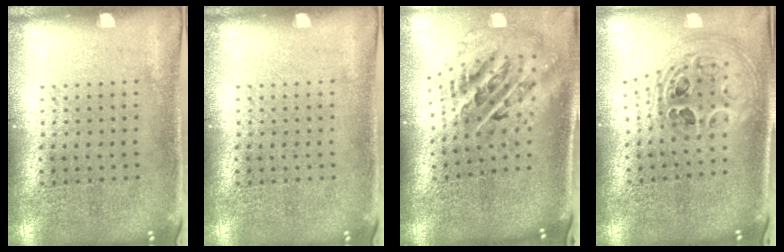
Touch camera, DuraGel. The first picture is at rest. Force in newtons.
{"total": 0.0}
{"total": 2.7, "press": 1.8, "slide": 2.0}
{"total": 1.3, "press": 1.2, "slide": 0.6}